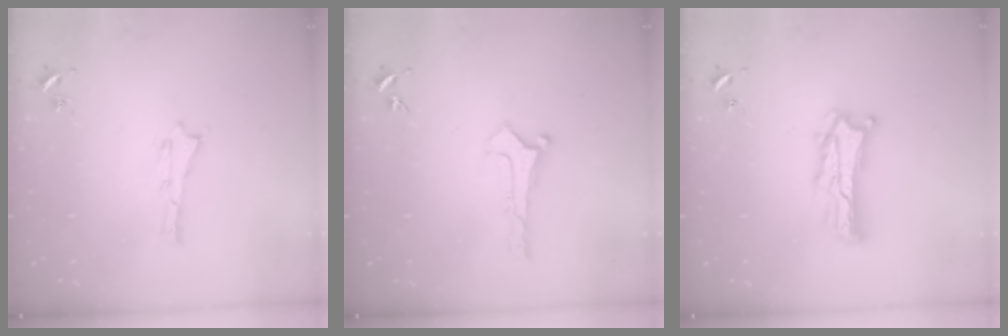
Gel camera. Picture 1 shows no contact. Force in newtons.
{"total": 0.0}
{"total": 5.1, "press": 5.1, "slide": 0.5}